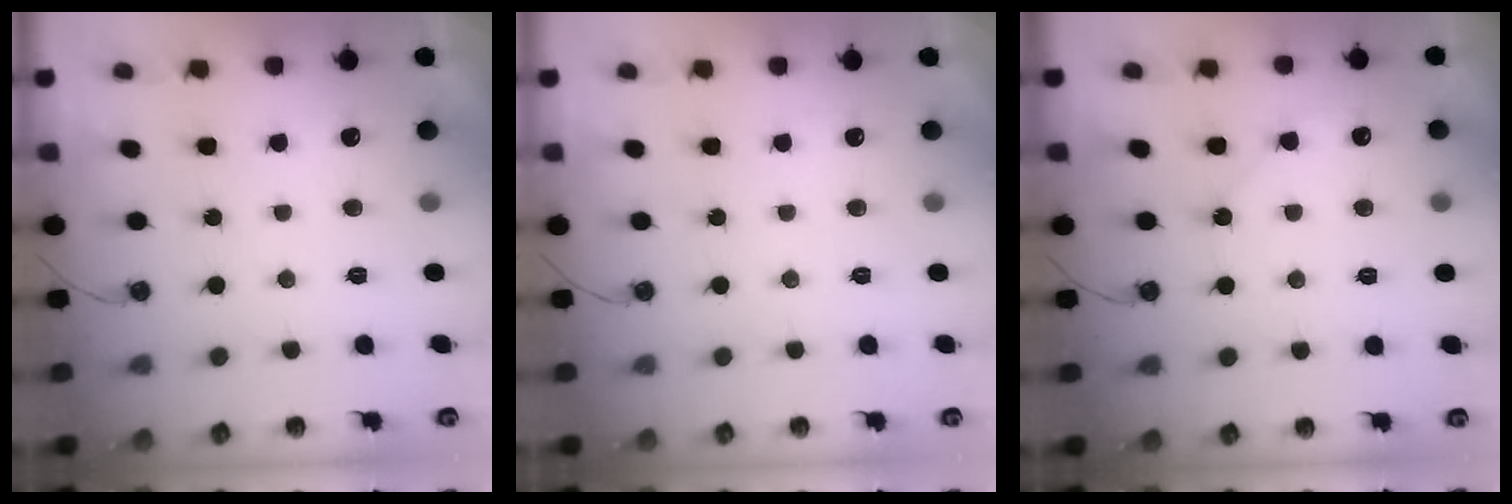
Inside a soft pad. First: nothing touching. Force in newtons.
{"total": 0.0}
{"total": 6.0, "press": 5.9, "slide": 0.8}